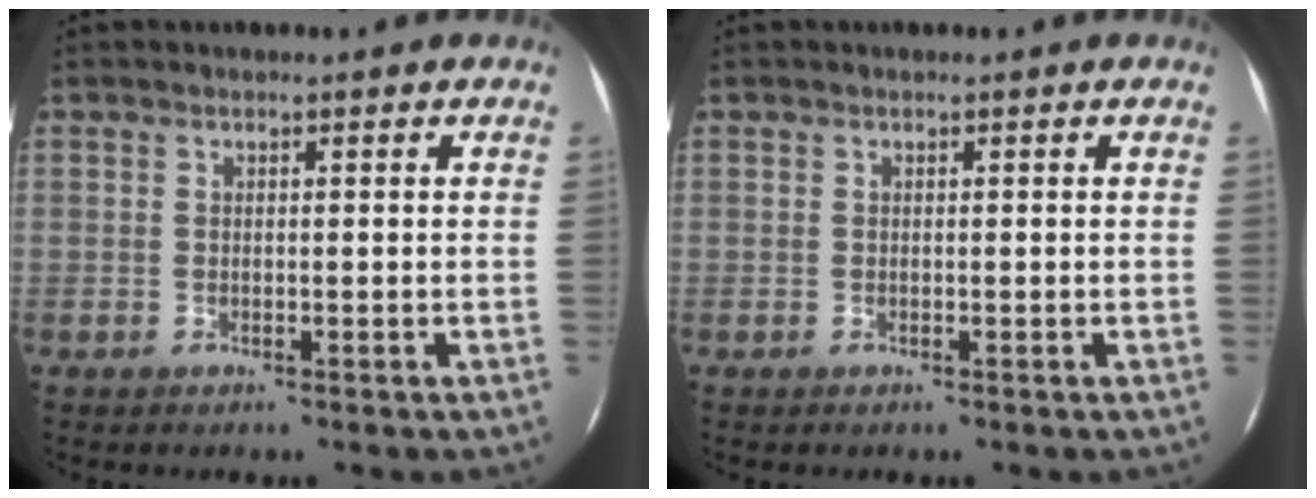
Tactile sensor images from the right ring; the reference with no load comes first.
{"total": 0.0}